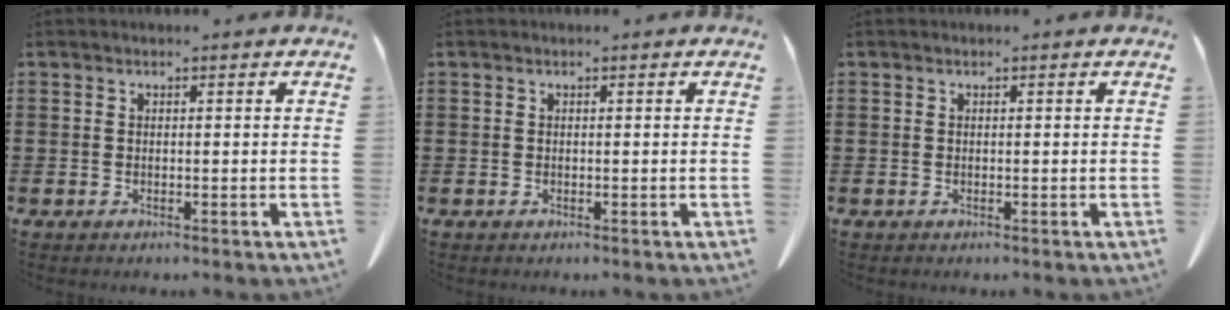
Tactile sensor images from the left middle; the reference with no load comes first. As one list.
[{"total": 0.0}, {"total": 0.0}]